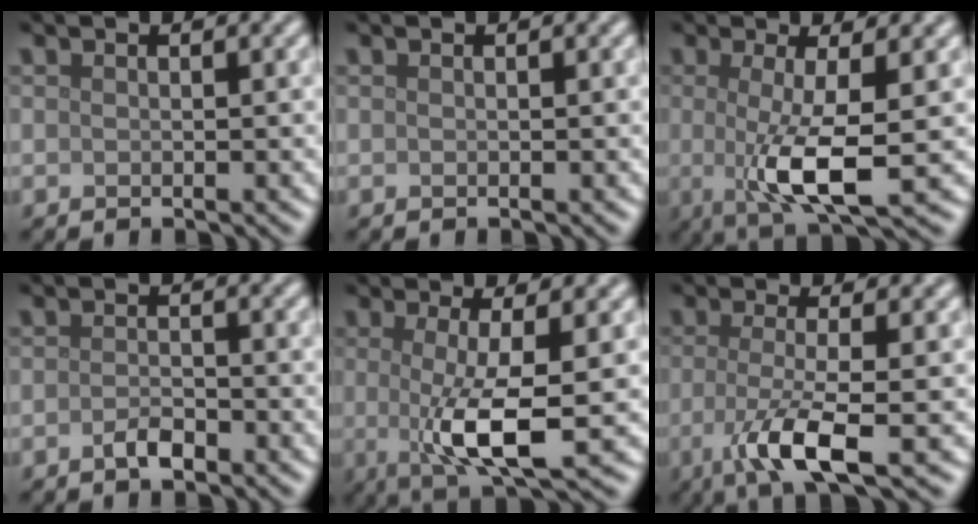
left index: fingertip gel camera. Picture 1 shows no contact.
{"total": 0.0}
{"total": 6.2, "force": [-0.4, 1.4, 6.0], "torque": [-0.103, -0.007, -0.011]}
{"total": 1.6, "force": [-1.0, 0.7, 1.1], "torque": [-0.023, 0.001, -0.020]}
{"total": 6.3, "force": [-0.4, 1.4, 6.1], "torque": [-0.104, -0.007, -0.010]}
{"total": 5.5, "force": [-1.6, 1.2, 5.1], "torque": [-0.098, -0.010, -0.037]}